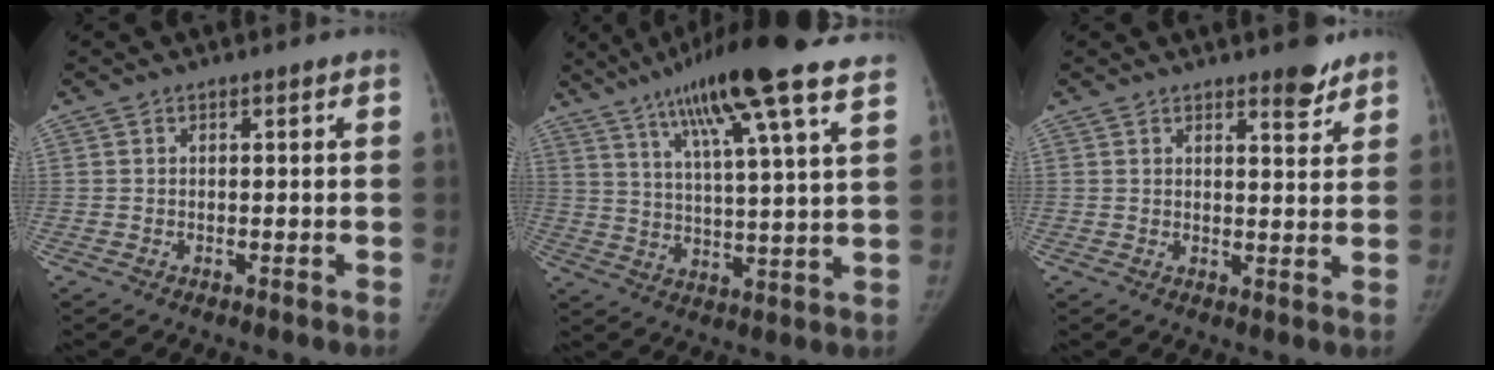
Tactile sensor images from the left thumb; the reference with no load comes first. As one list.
[{"total": 19.9, "force": [13.8, 1.7, 14.3], "torque": [-0.214, -0.024, 0.198]}, {"total": 4.6, "force": [3.5, 1.4, 2.5], "torque": [-0.018, -0.026, 0.048]}]